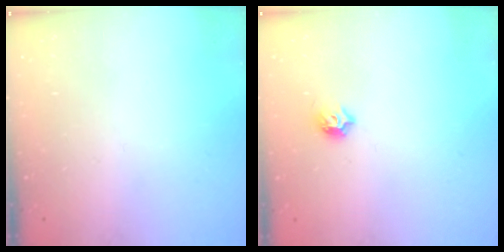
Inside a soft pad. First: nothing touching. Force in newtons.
{"total": 4.4, "press": 4.3, "slide": 0.9}